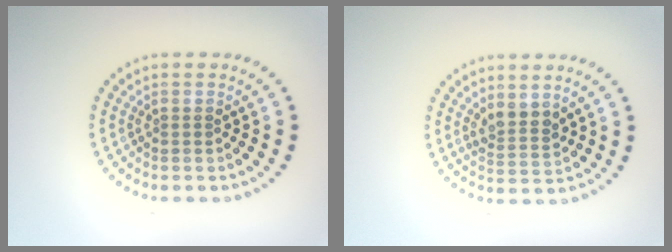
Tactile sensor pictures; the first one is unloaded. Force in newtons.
{"total": 2.3, "press": 1.9, "slide": 1.3}